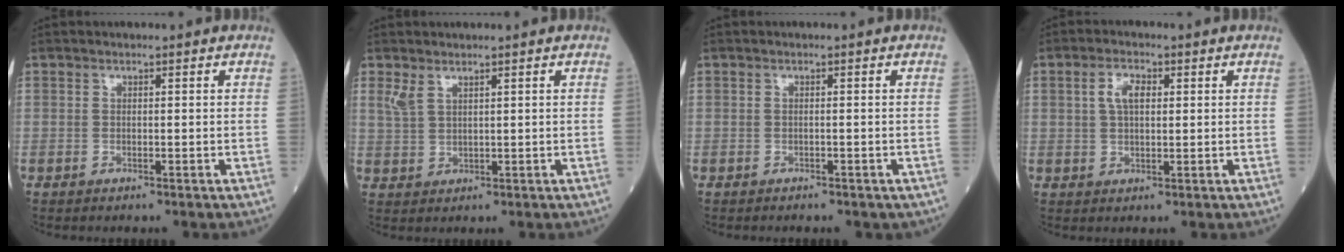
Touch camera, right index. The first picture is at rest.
{"total": 2.2, "force": [1.6, 0.7, 1.4], "torque": [-0.038, 0.006, 0.045]}
{"total": 2.6, "force": [-2.0, 1.0, 1.2], "torque": [-0.017, -0.005, -0.016]}
{"total": 3.9, "force": [1.1, 1.9, 3.3], "torque": [-0.066, 0.010, 0.022]}